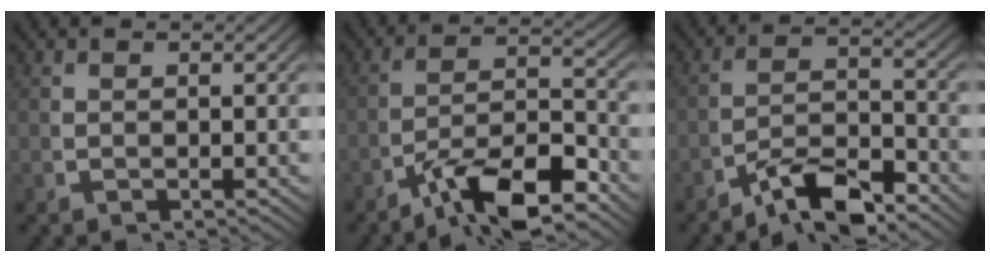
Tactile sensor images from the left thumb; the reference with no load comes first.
{"total": 8.3, "force": [-3.9, 3.7, 6.3], "torque": [-0.108, -0.027, -0.053]}
{"total": 6.9, "force": [-4.3, 3.0, 4.6], "torque": [-0.068, -0.021, -0.067]}